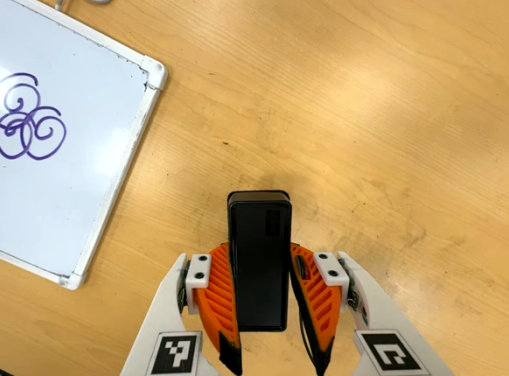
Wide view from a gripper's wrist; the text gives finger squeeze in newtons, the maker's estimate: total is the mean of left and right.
{"total": 4.5, "left": 3.3, "right": 5.7}